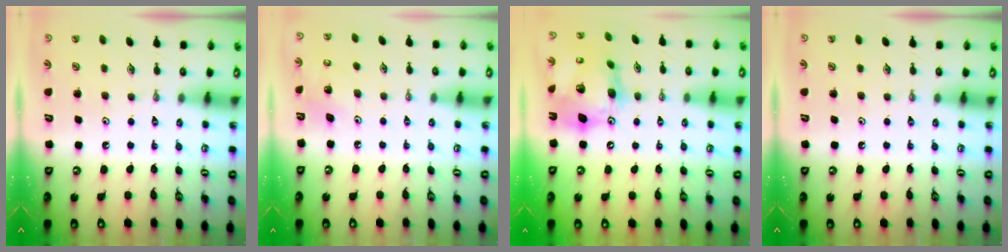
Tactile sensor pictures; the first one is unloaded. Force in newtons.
{"total": 5.9, "press": 5.5, "slide": 2.3}
{"total": 19.2, "press": 19.1, "slide": 2.0}
{"total": 0.0}